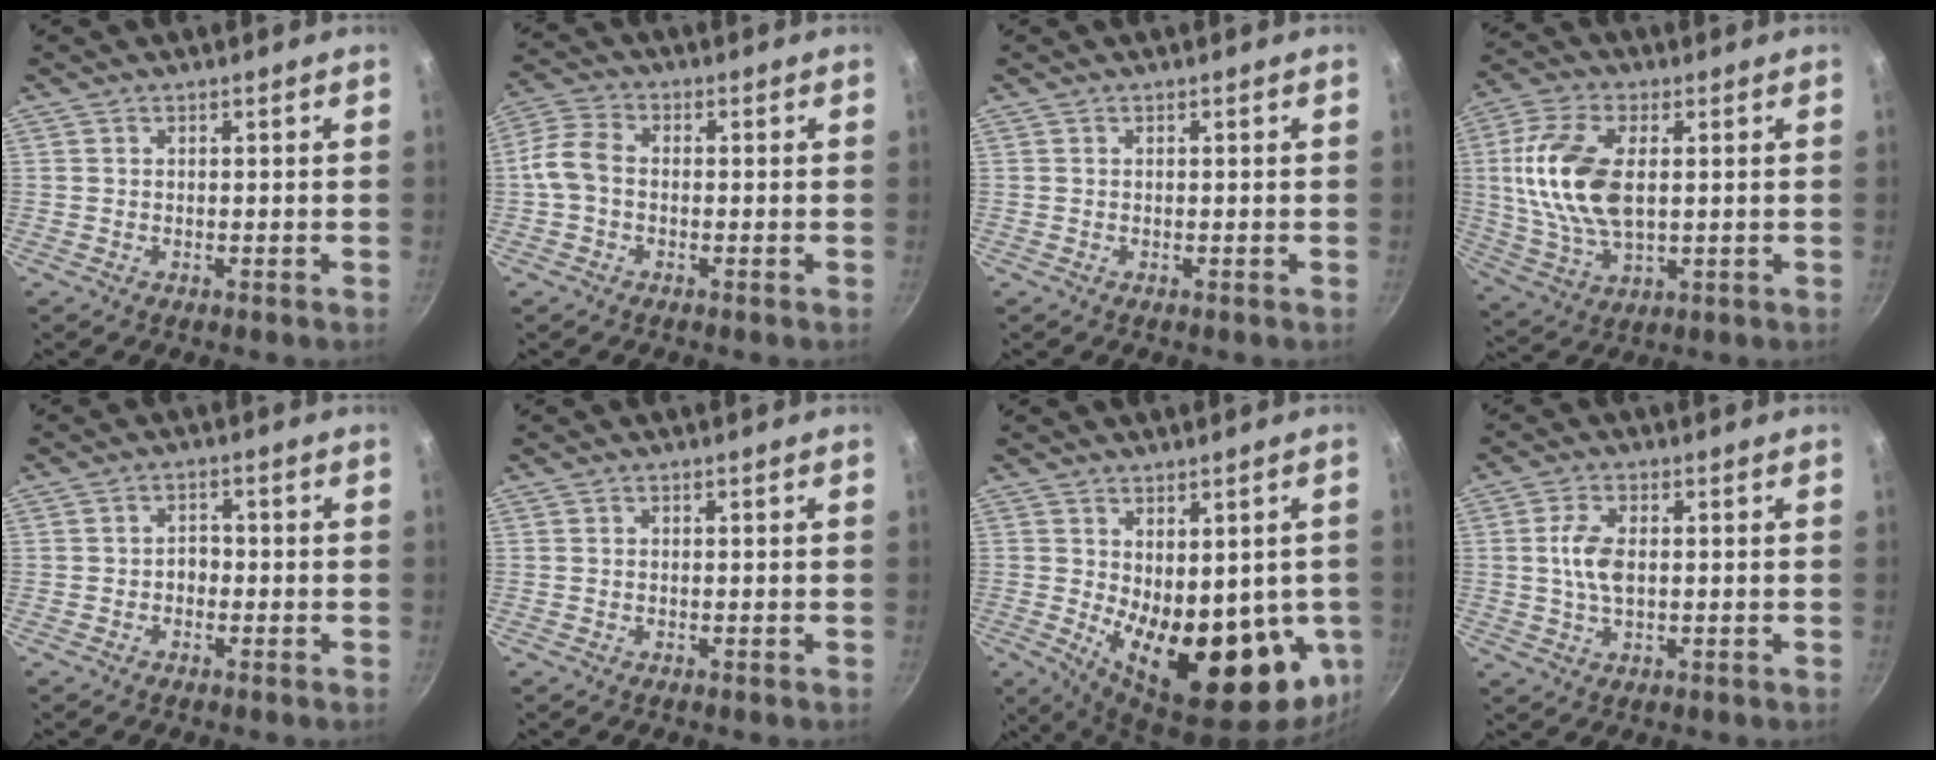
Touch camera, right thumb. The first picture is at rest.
{"total": 6.4, "force": [-0.6, 4.4, 4.6], "torque": [-0.096, 0.019, -0.022]}
{"total": 0.0}
{"total": 16.0, "force": [1.9, 8.4, 13.5], "torque": [-0.284, -0.004, 0.040]}
{"total": 2.3, "force": [-0.8, 1.8, 1.3], "torque": [-0.004, 0.010, -0.020]}
{"total": 0.0}
{"total": 23.5, "force": [-5.4, 11.1, 20.0], "torque": [-0.230, -0.030, -0.045]}
{"total": 5.7, "force": [0.4, 2.9, 4.9], "torque": [-0.106, 0.001, 0.007]}